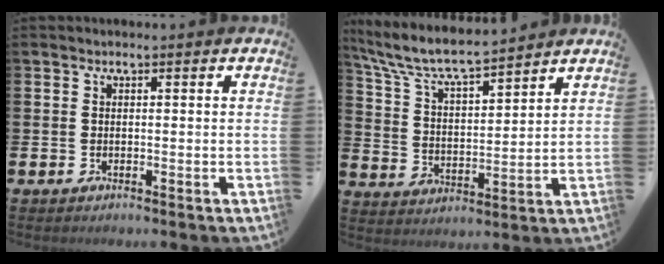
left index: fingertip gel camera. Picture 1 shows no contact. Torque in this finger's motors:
{"motor_torque": [0.96, -1.18, 0.71, 0.21]}